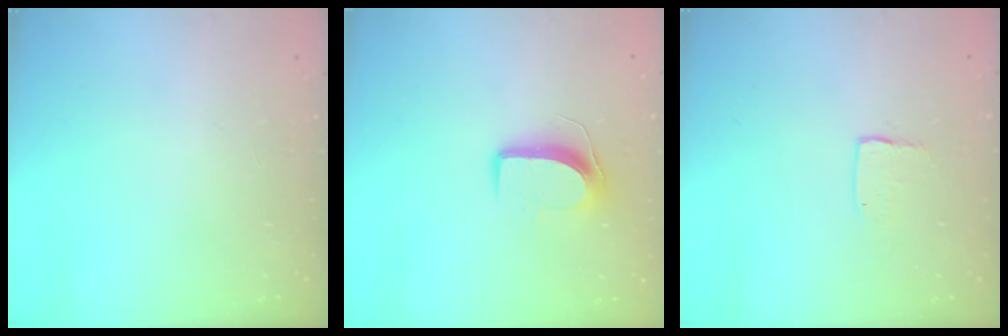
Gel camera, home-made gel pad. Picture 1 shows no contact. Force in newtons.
{"total": 8.9, "press": 8.9, "slide": 0.5}
{"total": 3.4, "press": 3.4, "slide": 0.2}